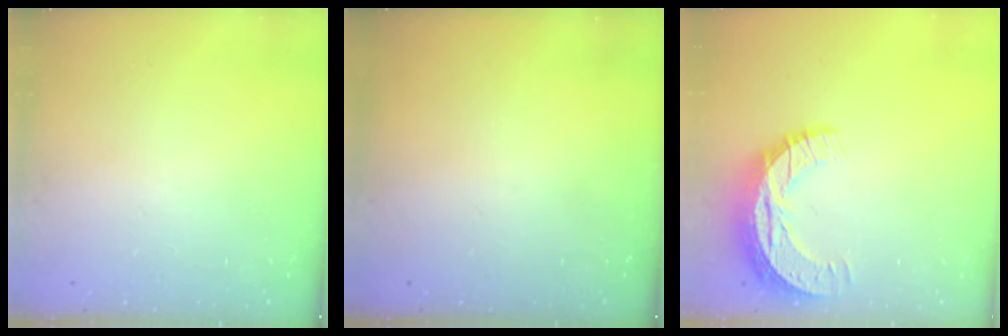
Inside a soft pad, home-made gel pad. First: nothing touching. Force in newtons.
{"total": 0.0}
{"total": 10.7, "press": 10.7, "slide": 0.8}